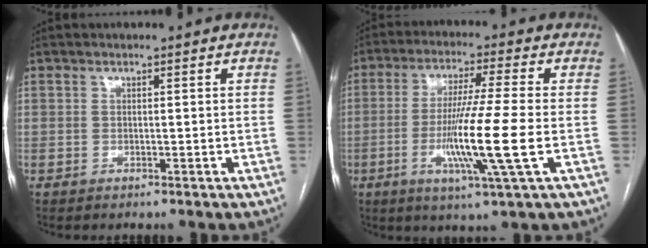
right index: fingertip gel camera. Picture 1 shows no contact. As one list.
[{"total": 12.4, "force": [-2.7, -1.2, 12.0], "torque": [-0.231, -0.021, -0.056]}]